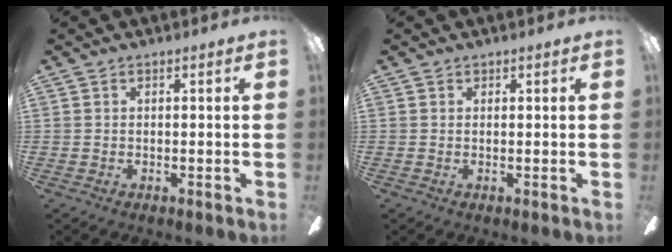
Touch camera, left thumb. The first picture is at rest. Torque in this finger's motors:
{"motor_torque": [-0.11, 0.05, -0.18, 0.08, 0.03]}